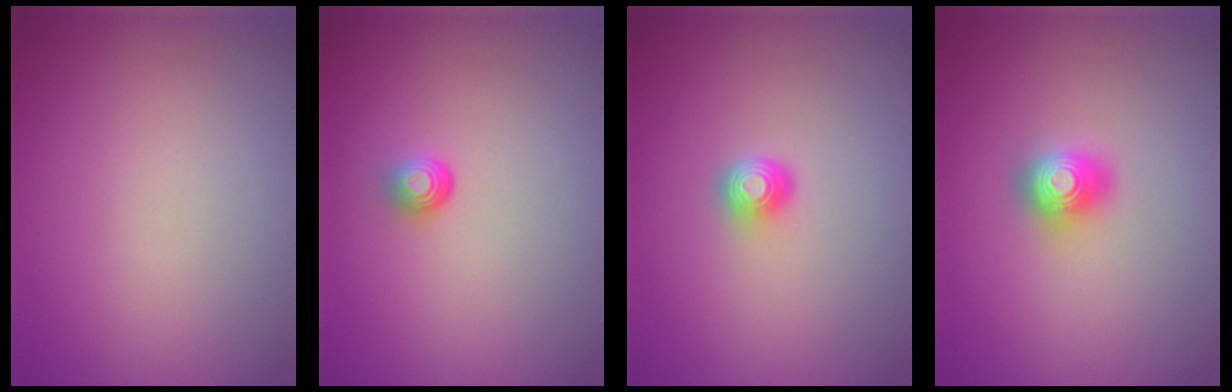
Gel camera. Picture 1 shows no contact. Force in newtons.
{"total": 1.5, "press": 1.0, "slide": 1.2}
{"total": 1.6, "press": 1.3, "slide": 1.1}
{"total": 2.0, "press": 2.0, "slide": 0.1}